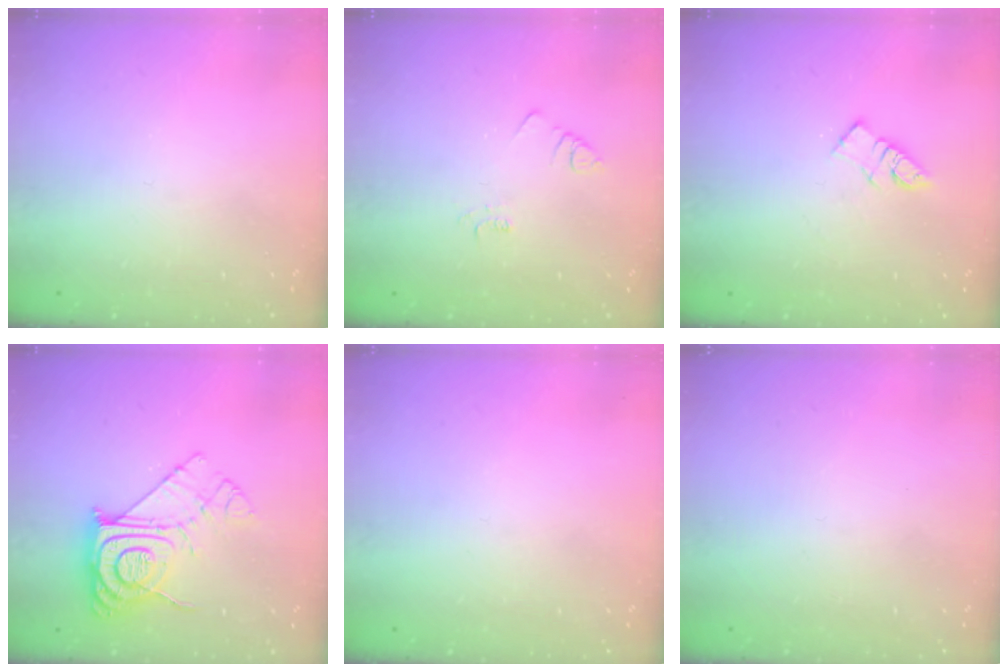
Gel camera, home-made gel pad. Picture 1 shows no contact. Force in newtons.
{"total": 2.1, "press": 2.1, "slide": 0.4}
{"total": 7.5, "press": 7.4, "slide": 0.4}
{"total": 15.1, "press": 15.0, "slide": 1.6}
{"total": 0.0}
{"total": 1.8, "press": 1.7, "slide": 0.1}